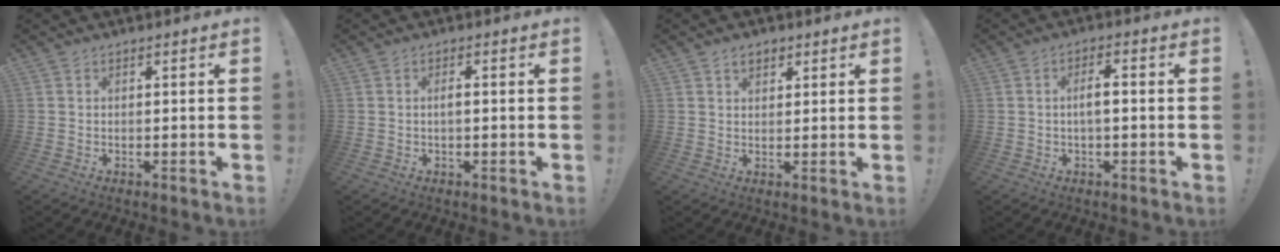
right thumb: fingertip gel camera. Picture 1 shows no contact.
{"total": 1.8, "force": [-0.5, 0.3, 1.7], "torque": [-0.037, 0.006, -0.008]}
{"total": 3.2, "force": [1.7, 2.1, 1.6], "torque": [-0.021, -0.001, 0.029]}
{"total": 4.5, "force": [-0.6, 1.1, 4.3], "torque": [-0.076, 0.007, -0.012]}